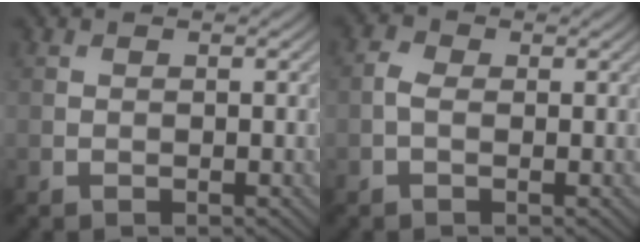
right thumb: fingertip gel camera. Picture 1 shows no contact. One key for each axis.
{"total": 1.9, "fx": -0.3, "fy": 1.1, "fz": 1.4, "tx": -0.035, "ty": 0.004, "tz": -0.013}